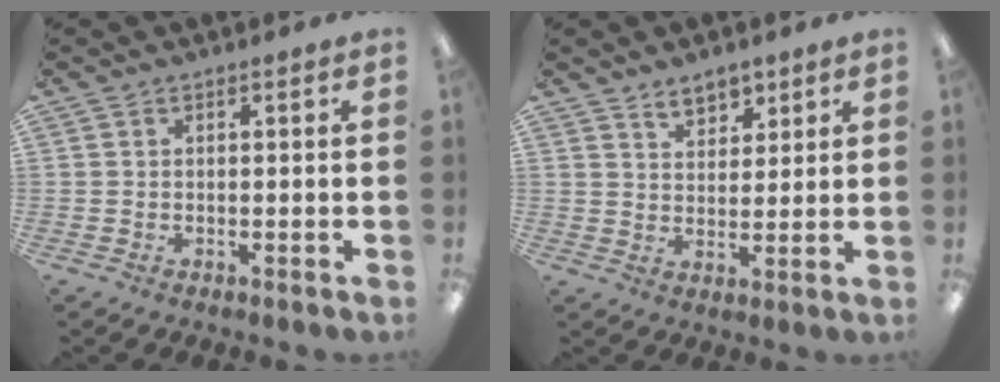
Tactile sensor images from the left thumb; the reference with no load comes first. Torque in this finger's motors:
{"motor_torque": [0.69, 0.35, 1.05, -0.47, -0.02]}